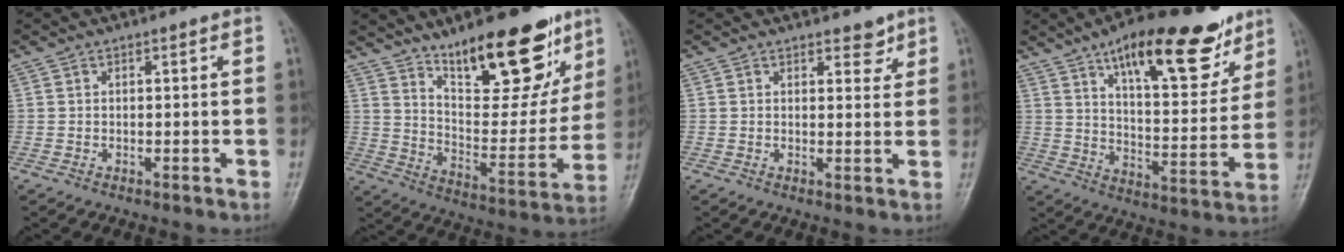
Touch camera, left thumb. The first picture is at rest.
{"total": 22.2, "force": [14.3, 8.3, 14.8], "torque": [-0.161, -0.079, 0.228]}
{"total": 2.6, "force": [1.9, 1.4, 1.2], "torque": [0.005, -0.010, 0.024]}
{"total": 21.3, "force": [13.5, 7.6, 14.5], "torque": [-0.172, -0.057, 0.210]}